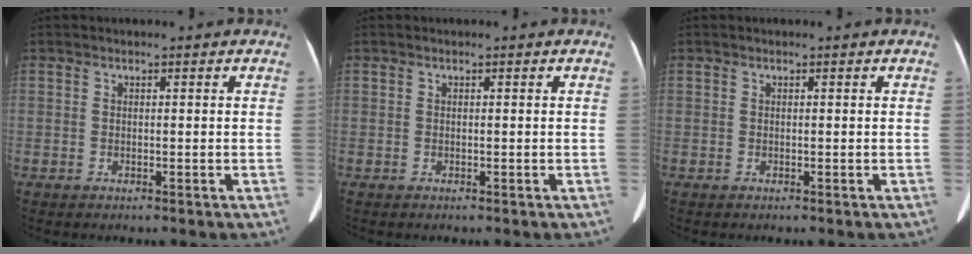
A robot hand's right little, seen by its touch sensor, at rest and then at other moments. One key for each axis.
{"total": 0.0}
{"total": 0.0}